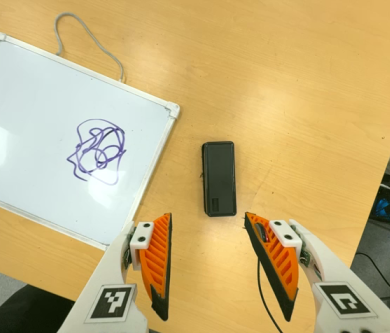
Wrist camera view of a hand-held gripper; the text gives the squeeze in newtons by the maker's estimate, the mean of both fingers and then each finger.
{"total": 0.0}